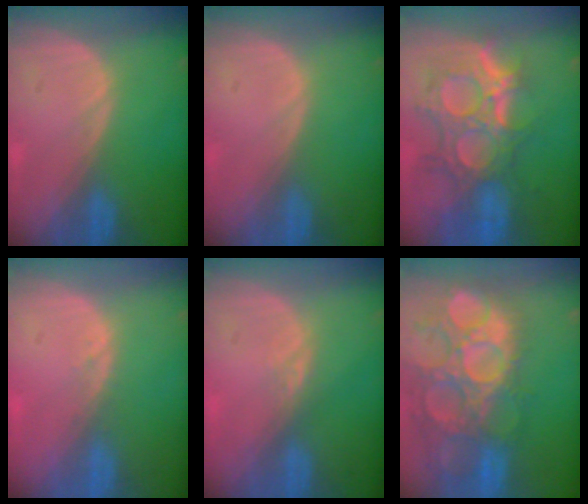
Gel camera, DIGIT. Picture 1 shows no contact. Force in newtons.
{"total": 0.0}
{"total": 12.0, "press": 10.7, "slide": 5.3}
{"total": 1.0, "press": 0.9, "slide": 0.3}
{"total": 1.5, "press": 1.3, "slide": 0.8}
{"total": 15.1, "press": 12.6, "slide": 8.4}